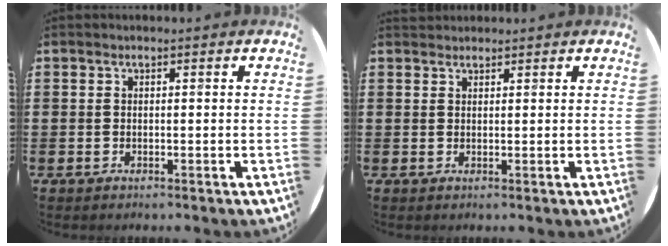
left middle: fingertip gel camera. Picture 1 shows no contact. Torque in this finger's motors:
{"motor_torque": [0.00, -0.81, 0.00, 0.00]}